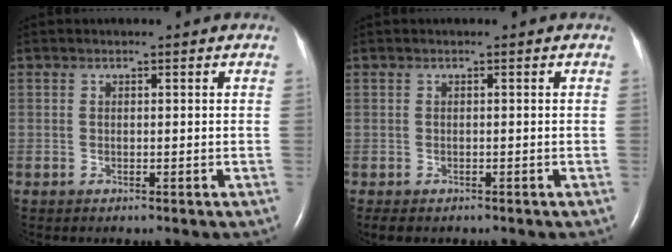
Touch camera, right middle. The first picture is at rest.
{"total": 1.9, "force": [-1.4, 0.9, 1.0], "torque": [-0.017, -0.005, -0.014]}